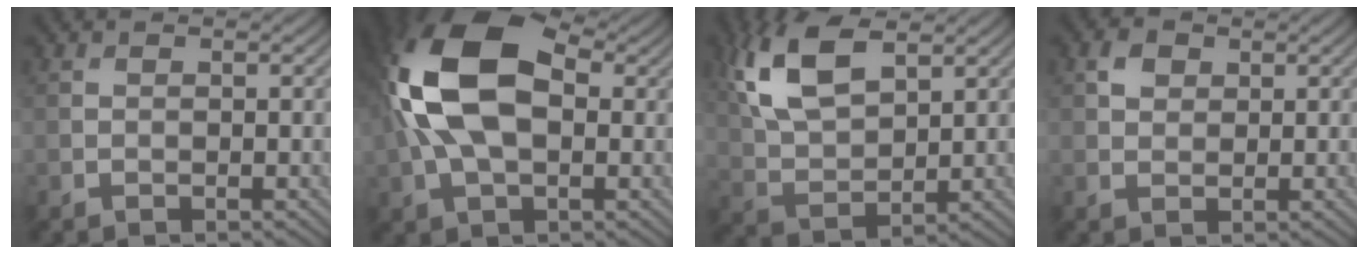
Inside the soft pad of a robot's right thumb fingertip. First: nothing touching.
{"total": 15.8, "force": [2.2, 9.0, 12.9], "torque": [-0.276, 0.022, 0.026]}
{"total": 10.9, "force": [5.1, 5.3, 8.1], "torque": [-0.202, 0.013, 0.103]}
{"total": 2.3, "force": [1.1, 1.7, 1.1], "torque": [-0.023, 0.003, 0.019]}